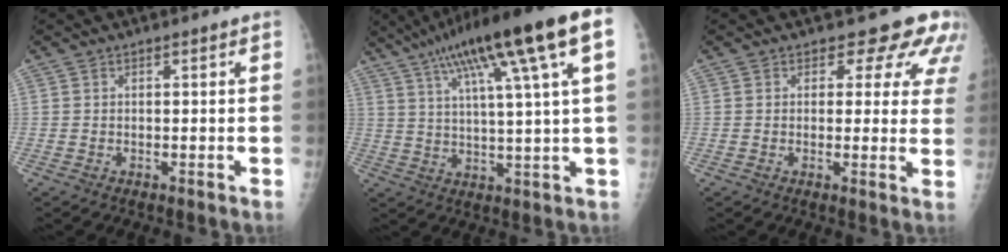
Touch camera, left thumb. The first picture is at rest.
{"total": 20.0, "force": [9.2, 2.0, 17.7], "torque": [-0.287, 0.010, 0.141]}
{"total": 8.4, "force": [6.6, 4.4, 2.9], "torque": [0.012, -0.029, 0.051]}